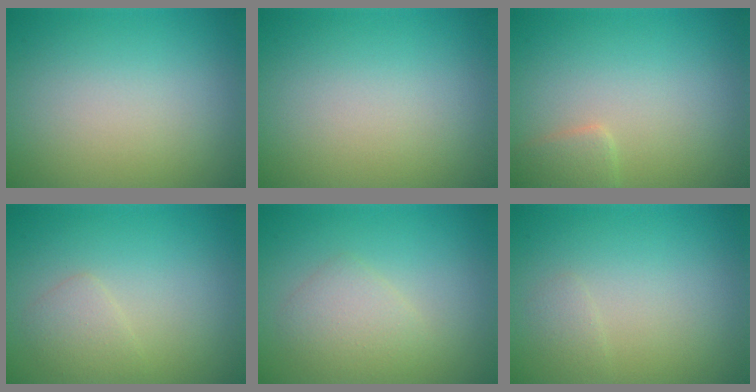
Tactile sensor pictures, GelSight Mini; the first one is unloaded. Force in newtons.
{"total": 0.0}
{"total": 1.7, "press": 1.7, "slide": 0.1}
{"total": 1.6, "press": 1.6, "slide": 0.1}
{"total": 2.4, "press": 2.4, "slide": 0.0}
{"total": 0.7, "press": 0.7, "slide": 0.1}